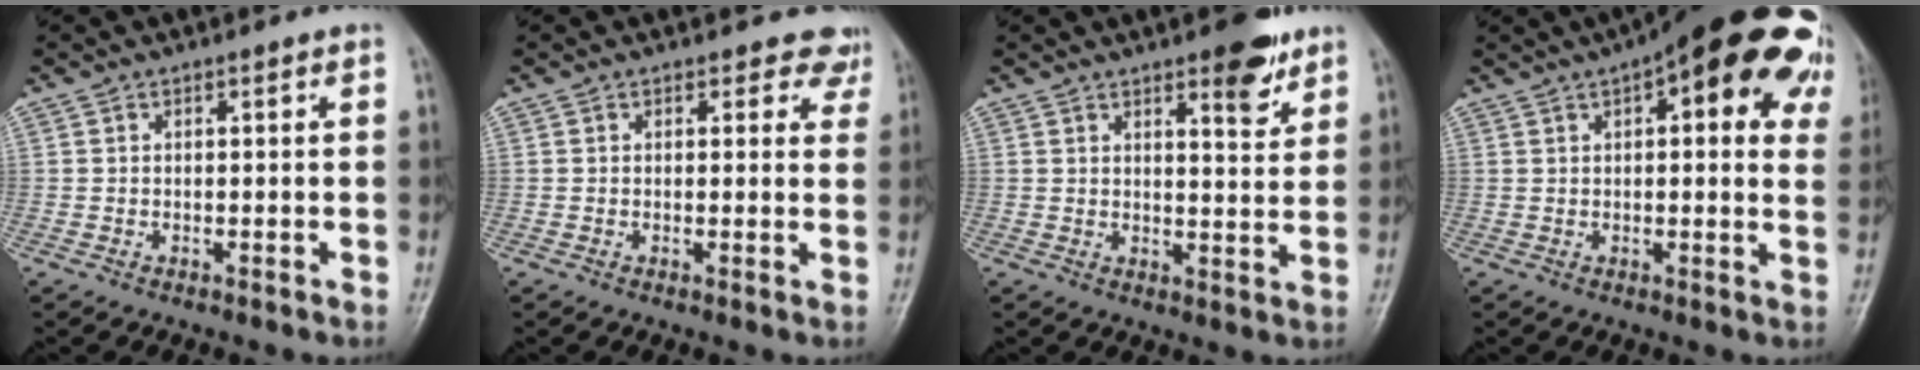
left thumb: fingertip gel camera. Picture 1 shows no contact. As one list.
[{"total": 4.0, "force": [3.3, 2.2, 0.1], "torque": [0.038, -0.018, 0.014]}, {"total": 7.0, "force": [4.6, 2.2, 4.9], "torque": [-0.048, -0.027, 0.059]}, {"total": 23.0, "force": [10.2, 8.1, 18.9], "torque": [-0.215, 0.014, 0.126]}]